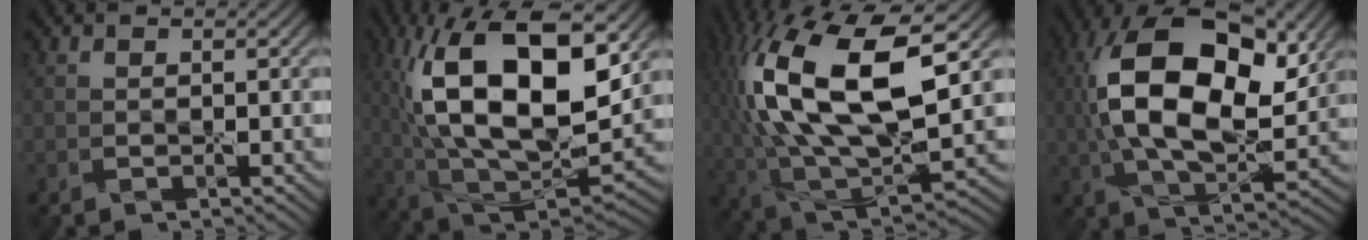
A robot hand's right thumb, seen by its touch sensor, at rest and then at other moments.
{"total": 20.1, "force": [4.7, 9.4, 17.1], "torque": [-0.338, 0.016, 0.086]}
{"total": 19.9, "force": [4.0, 8.9, 17.3], "torque": [-0.365, 0.021, 0.064]}
{"total": 18.4, "force": [3.4, 9.6, 15.3], "torque": [-0.302, 0.011, 0.046]}